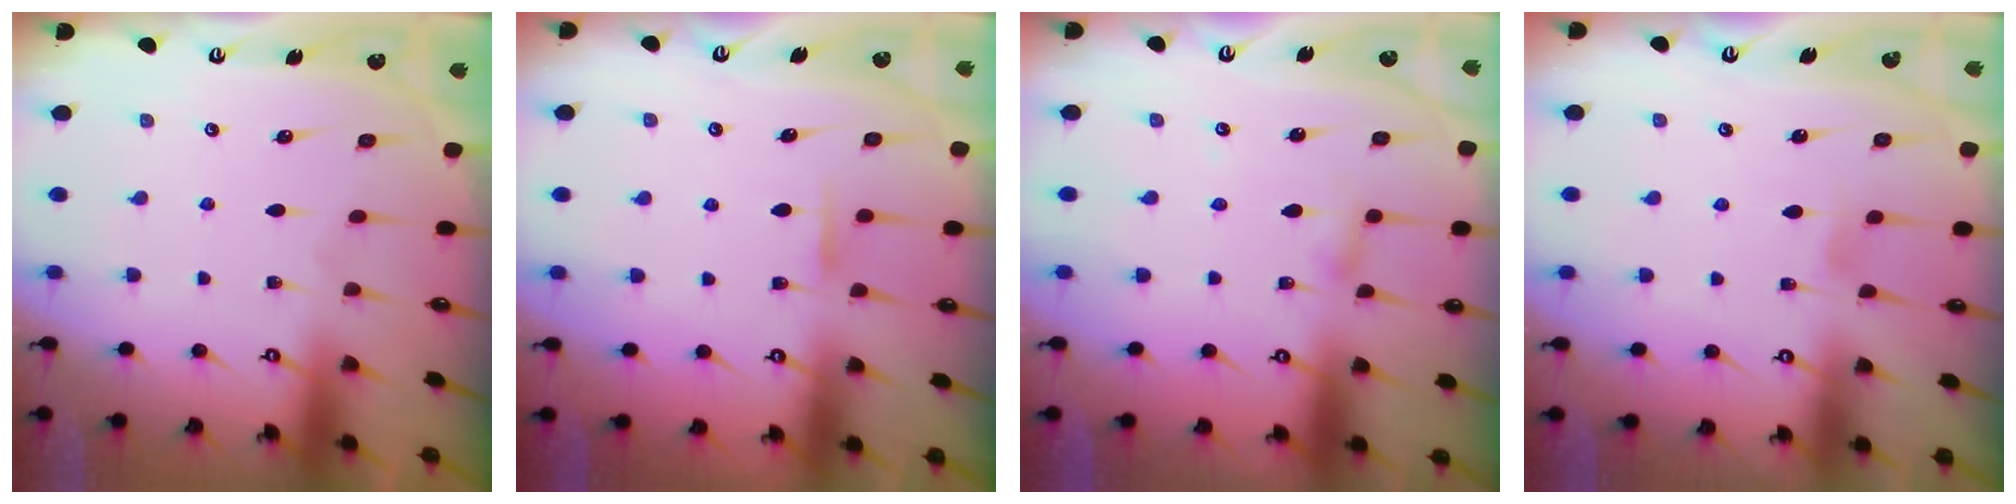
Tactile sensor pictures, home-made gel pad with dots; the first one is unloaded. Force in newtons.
{"total": 6.1, "press": 6.1, "slide": 0.8}
{"total": 2.7, "press": 2.7, "slide": 0.3}
{"total": 5.4, "press": 5.3, "slide": 0.7}